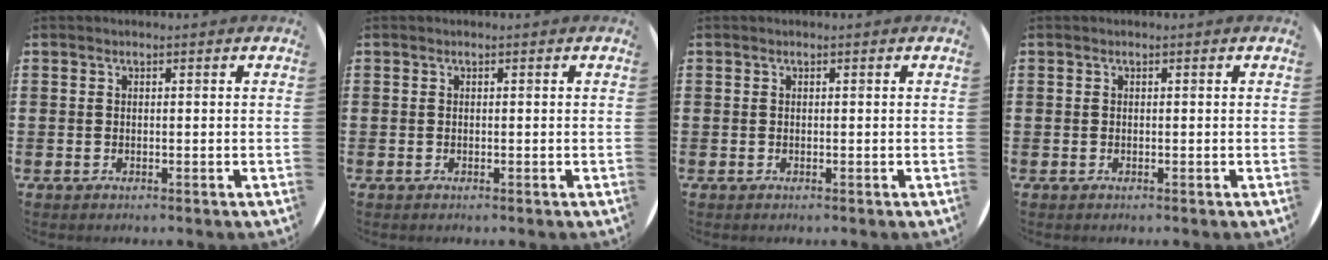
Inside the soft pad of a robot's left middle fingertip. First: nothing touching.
{"total": 0.0}
{"total": 0.0}
{"total": 0.0}